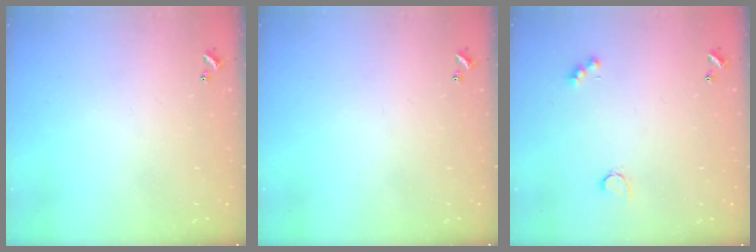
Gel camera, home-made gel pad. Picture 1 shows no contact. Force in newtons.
{"total": 0.0}
{"total": 2.7, "press": 2.7, "slide": 0.5}